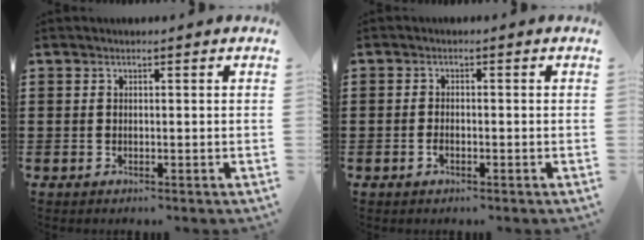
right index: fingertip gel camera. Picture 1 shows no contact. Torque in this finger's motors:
{"motor_torque": [1.06, 1.07, 0.16, 0.02]}